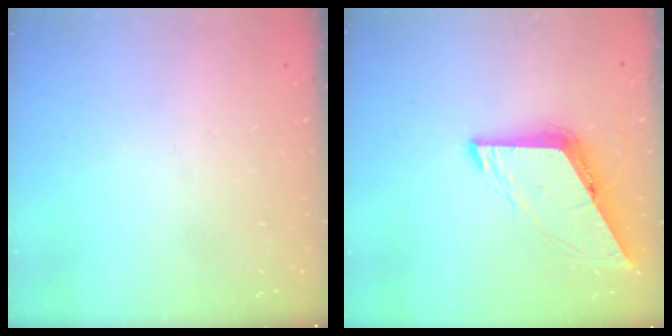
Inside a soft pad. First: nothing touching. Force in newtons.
{"total": 7.9, "press": 7.9, "slide": 0.4}